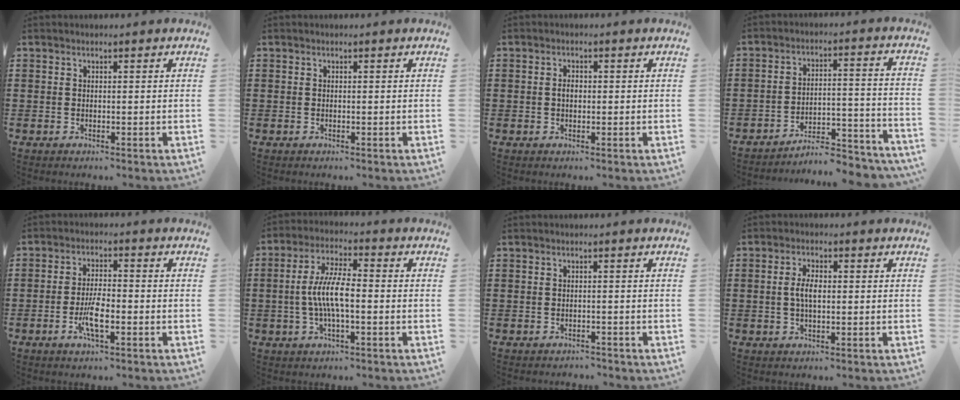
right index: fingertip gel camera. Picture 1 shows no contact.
{"total": 0.0}
{"total": 1.6, "force": [-0.1, 0.9, 1.3], "torque": [-0.026, 0.005, -0.003]}
{"total": 6.1, "force": [-5.8, 0.7, 1.6], "torque": [-0.022, 0.006, -0.115]}
{"total": 5.5, "force": [-2.0, 1.3, 4.9], "torque": [-0.109, -0.010, -0.041]}
{"total": 7.4, "force": [-1.1, 2.1, 7.0], "torque": [-0.148, -0.005, -0.026]}
{"total": 1.0, "force": [-1.0, 0.1, 0.0], "torque": [-0.004, -0.001, -0.022]}
{"total": 3.5, "force": [0.0, 1.4, 3.2], "torque": [-0.070, 0.001, -0.004]}